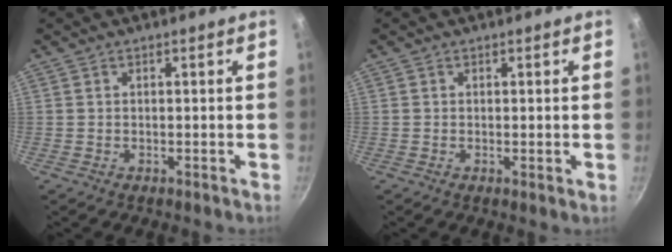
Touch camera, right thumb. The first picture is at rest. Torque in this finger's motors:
{"motor_torque": [-0.63, -0.24, -0.21, -0.09, -0.03]}